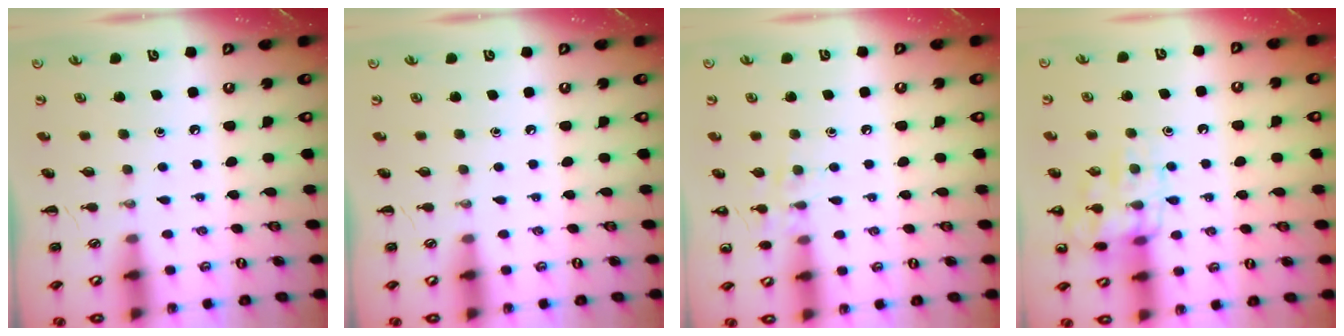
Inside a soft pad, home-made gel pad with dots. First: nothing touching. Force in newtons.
{"total": 0.0}
{"total": 7.5, "press": 7.3, "slide": 1.6}
{"total": 13.5, "press": 13.4, "slide": 1.1}